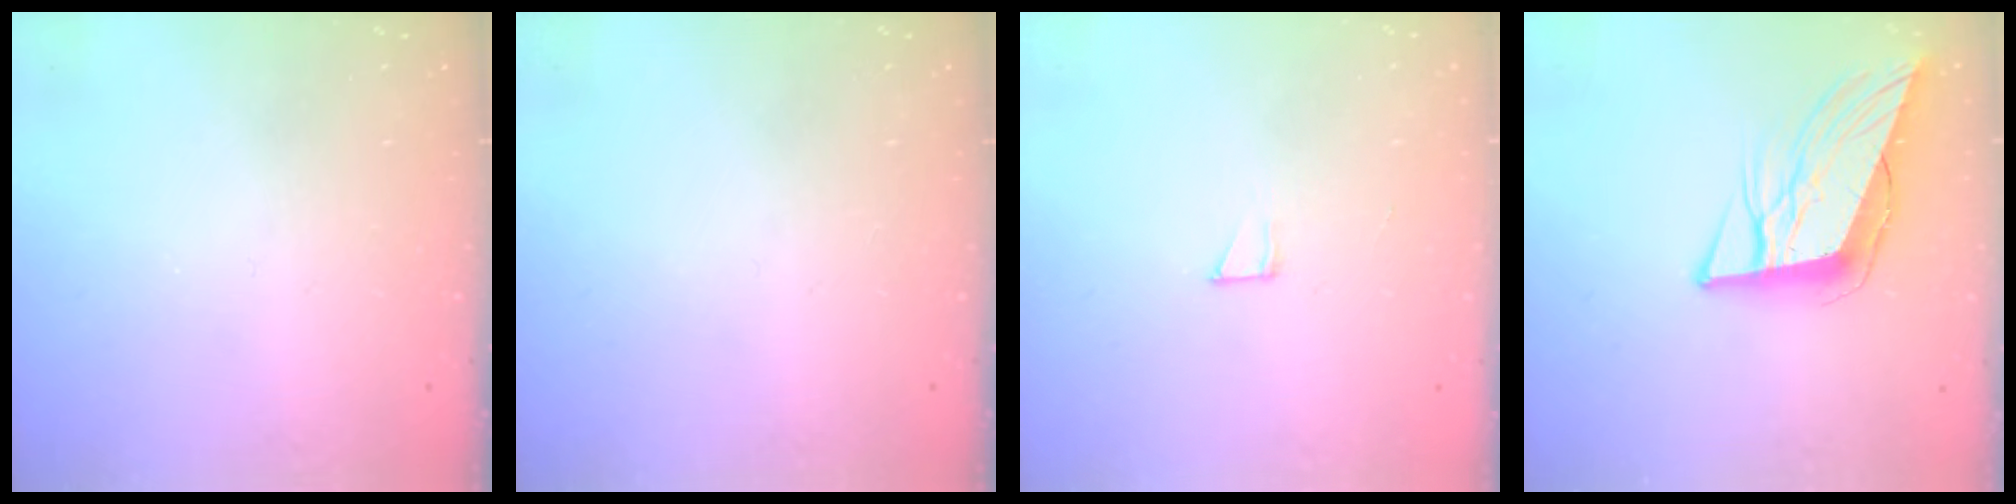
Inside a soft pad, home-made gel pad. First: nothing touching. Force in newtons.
{"total": 0.0}
{"total": 2.6, "press": 2.6, "slide": 0.1}
{"total": 11.1, "press": 10.3, "slide": 4.0}